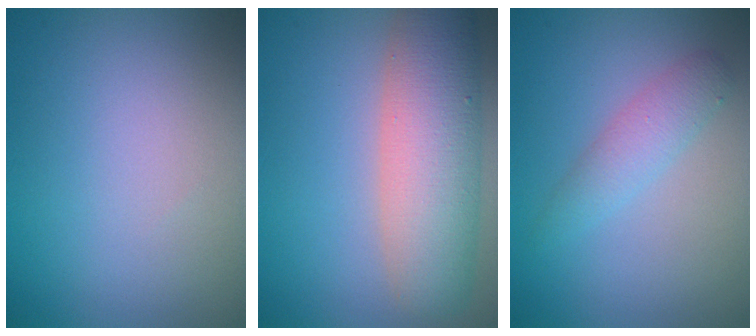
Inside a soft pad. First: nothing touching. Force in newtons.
{"total": 7.2, "press": 7.2, "slide": 0.3}
{"total": 2.2, "press": 2.2, "slide": 0.1}